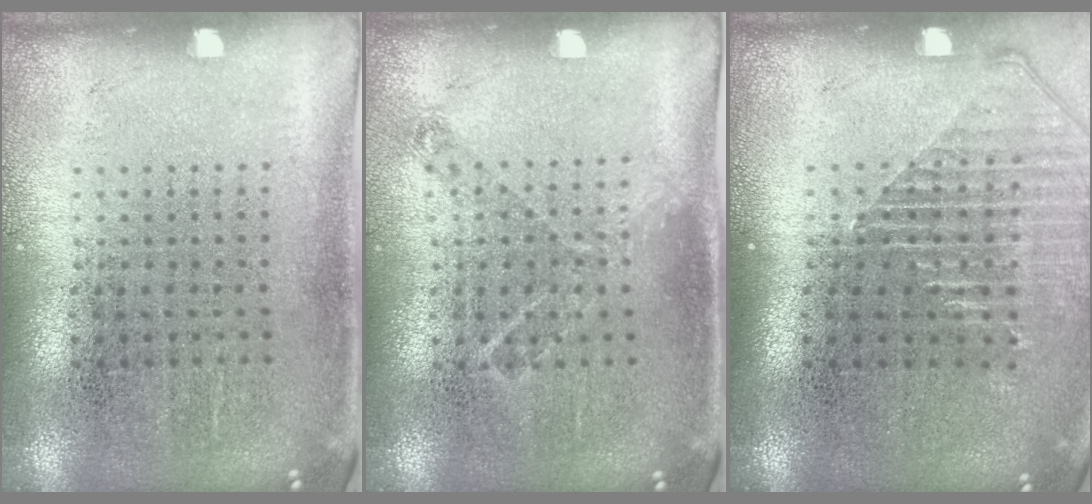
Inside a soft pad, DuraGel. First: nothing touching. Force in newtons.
{"total": 0.9, "press": 0.8, "slide": 0.2}
{"total": 1.4, "press": 1.3, "slide": 0.5}